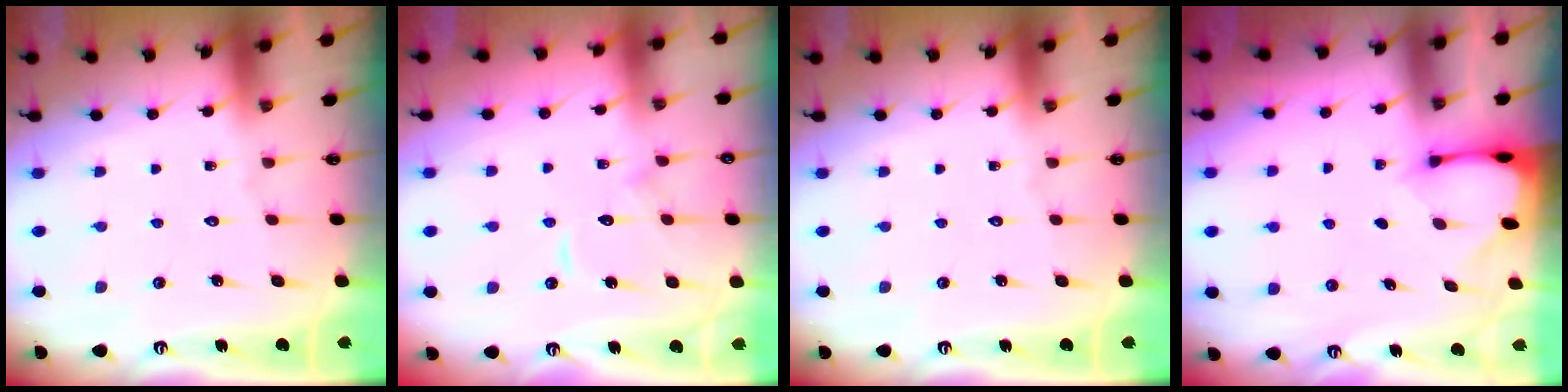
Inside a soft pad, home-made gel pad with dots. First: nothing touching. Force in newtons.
{"total": 7.7, "press": 7.7, "slide": 0.8}
{"total": 0.0}
{"total": 2.7, "press": 2.7, "slide": 0.3}